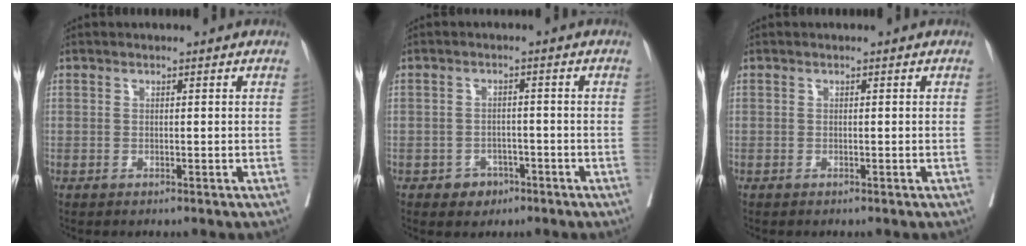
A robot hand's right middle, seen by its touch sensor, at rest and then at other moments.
{"total": 2.9, "force": [-1.8, 2.2, 0.8], "torque": [-0.008, 0.008, -0.022]}
{"total": 0.0}